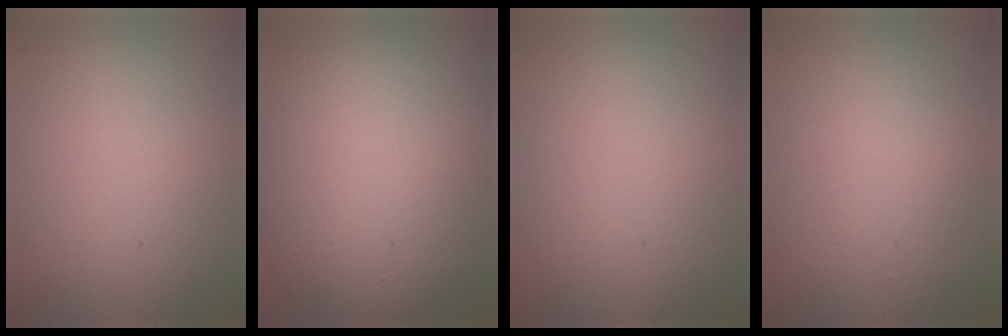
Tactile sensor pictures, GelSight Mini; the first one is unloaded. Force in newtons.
{"total": 12.6, "press": 12.6, "slide": 0.9}
{"total": 0.0}
{"total": 1.6, "press": 1.6, "slide": 0.1}